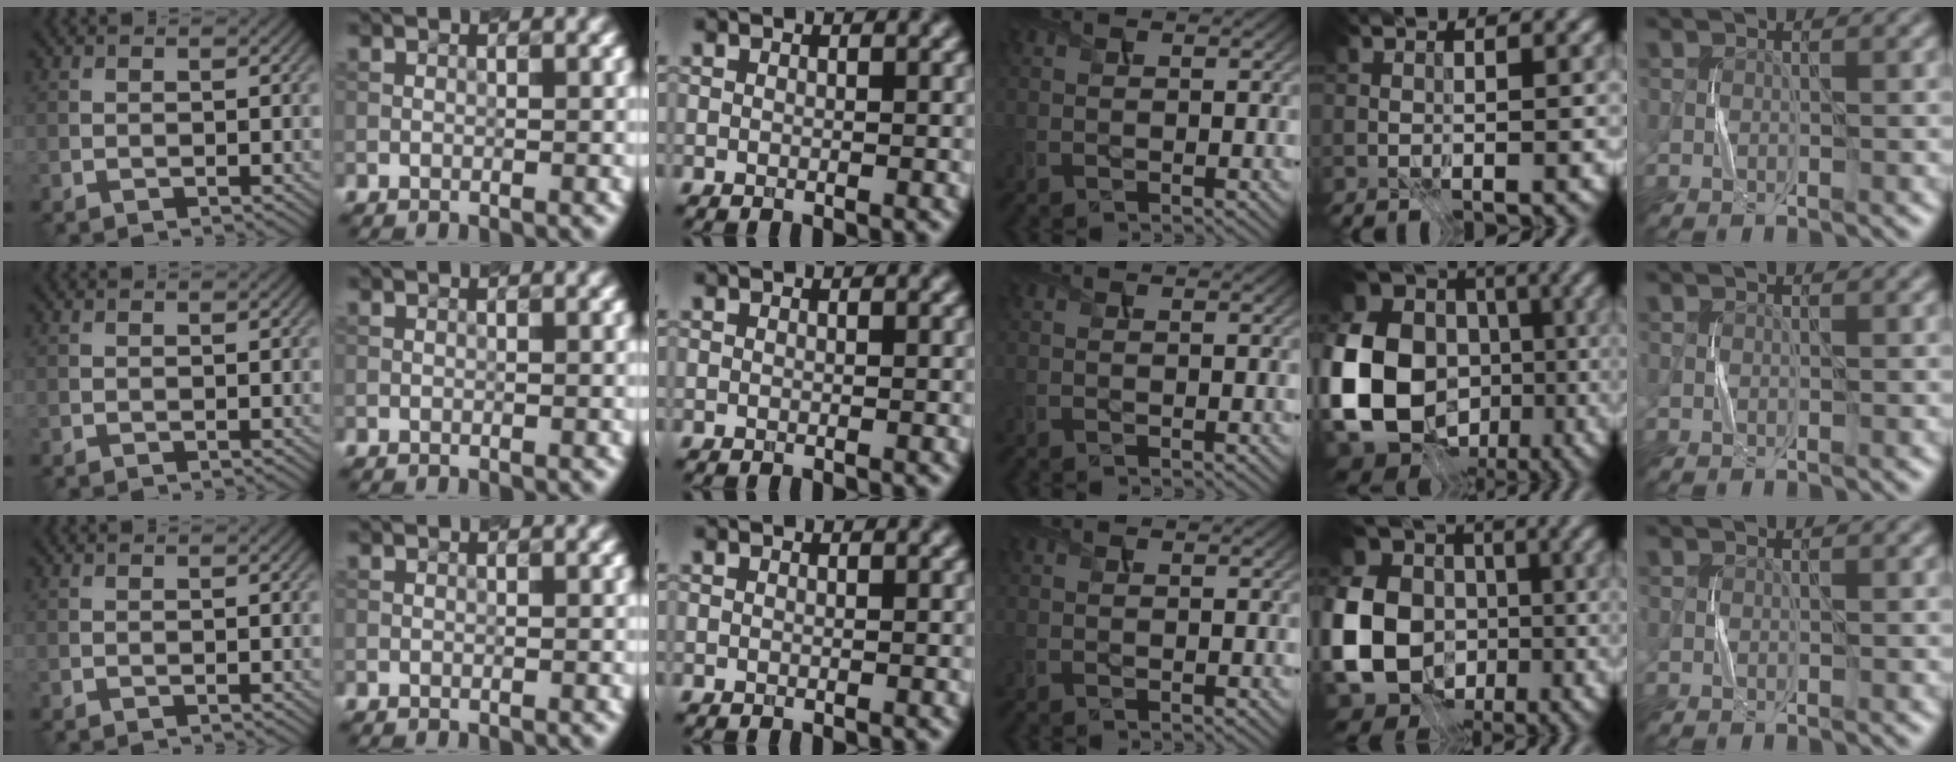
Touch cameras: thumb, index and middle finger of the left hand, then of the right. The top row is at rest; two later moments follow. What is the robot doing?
{"motion": "press", "object": "sticker"}